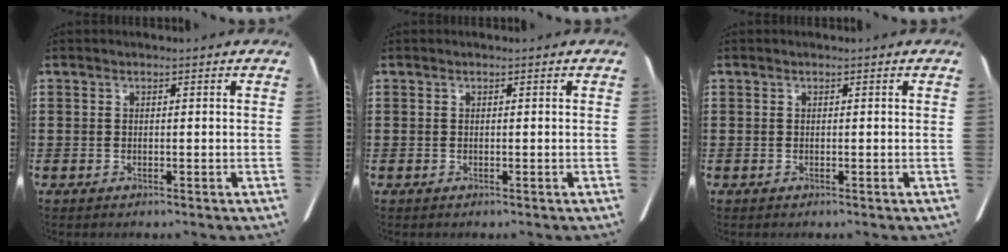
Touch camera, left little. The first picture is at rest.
{"total": 0.0}
{"total": 0.0}